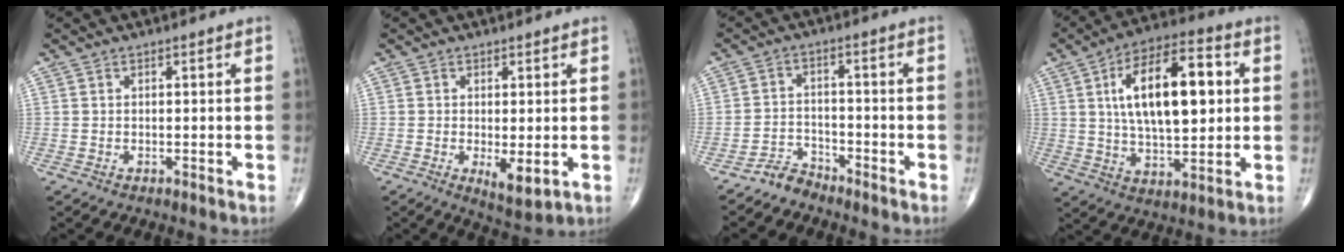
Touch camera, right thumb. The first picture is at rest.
{"total": 4.9, "force": [-0.9, 1.8, 4.5], "torque": [-0.068, -0.017, -0.008]}
{"total": 3.6, "force": [-3.4, 1.2, -0.1], "torque": [0.011, 0.024, -0.066]}
{"total": 19.3, "force": [3.7, 8.7, 16.8], "torque": [-0.260, 0.008, 0.058]}